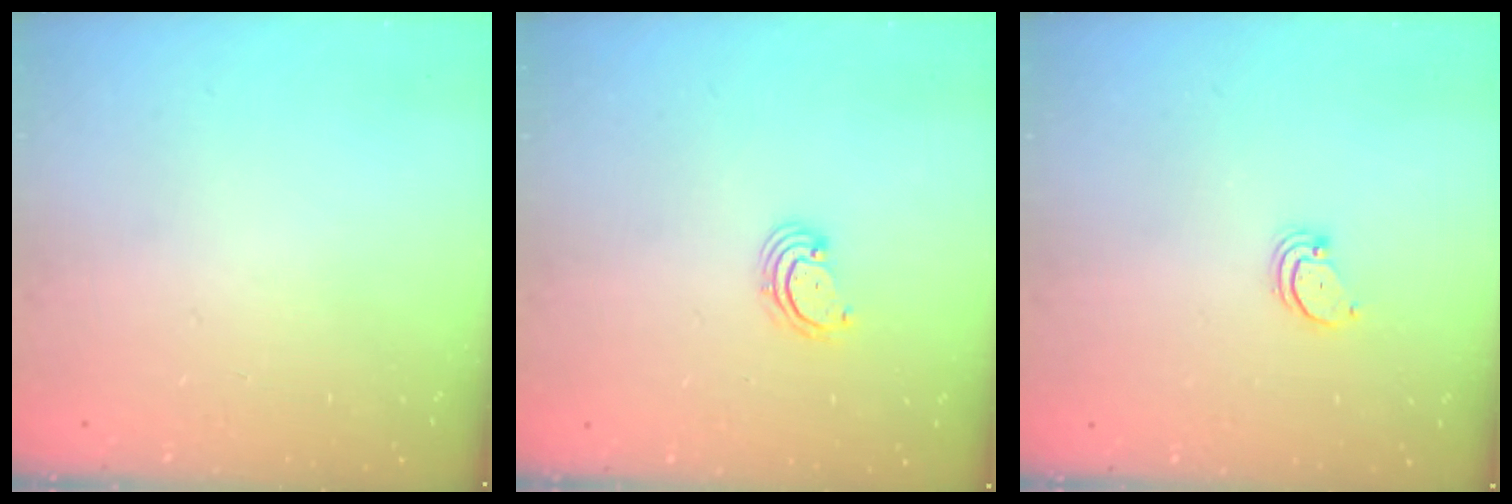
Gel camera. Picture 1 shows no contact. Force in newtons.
{"total": 2.7, "press": 2.7, "slide": 0.7}
{"total": 2.0, "press": 2.0, "slide": 0.2}